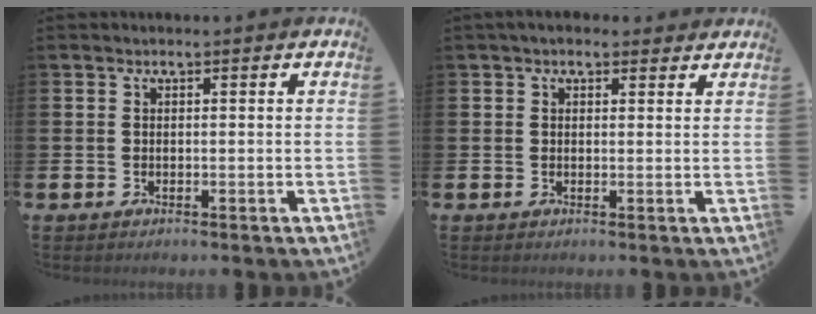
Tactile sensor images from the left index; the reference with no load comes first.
{"total": 2.2, "force": [1.8, 1.0, 0.5], "torque": [-0.006, 0.000, 0.032]}